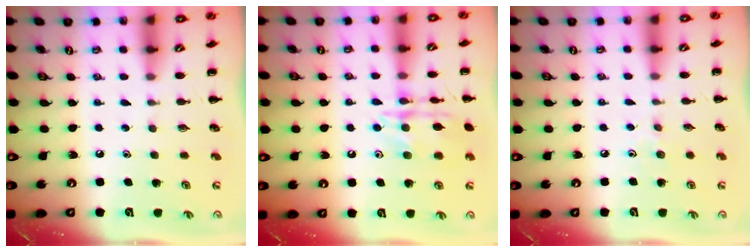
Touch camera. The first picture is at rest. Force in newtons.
{"total": 13.5, "press": 13.5, "slide": 0.7}
{"total": 3.1, "press": 2.9, "slide": 1.2}